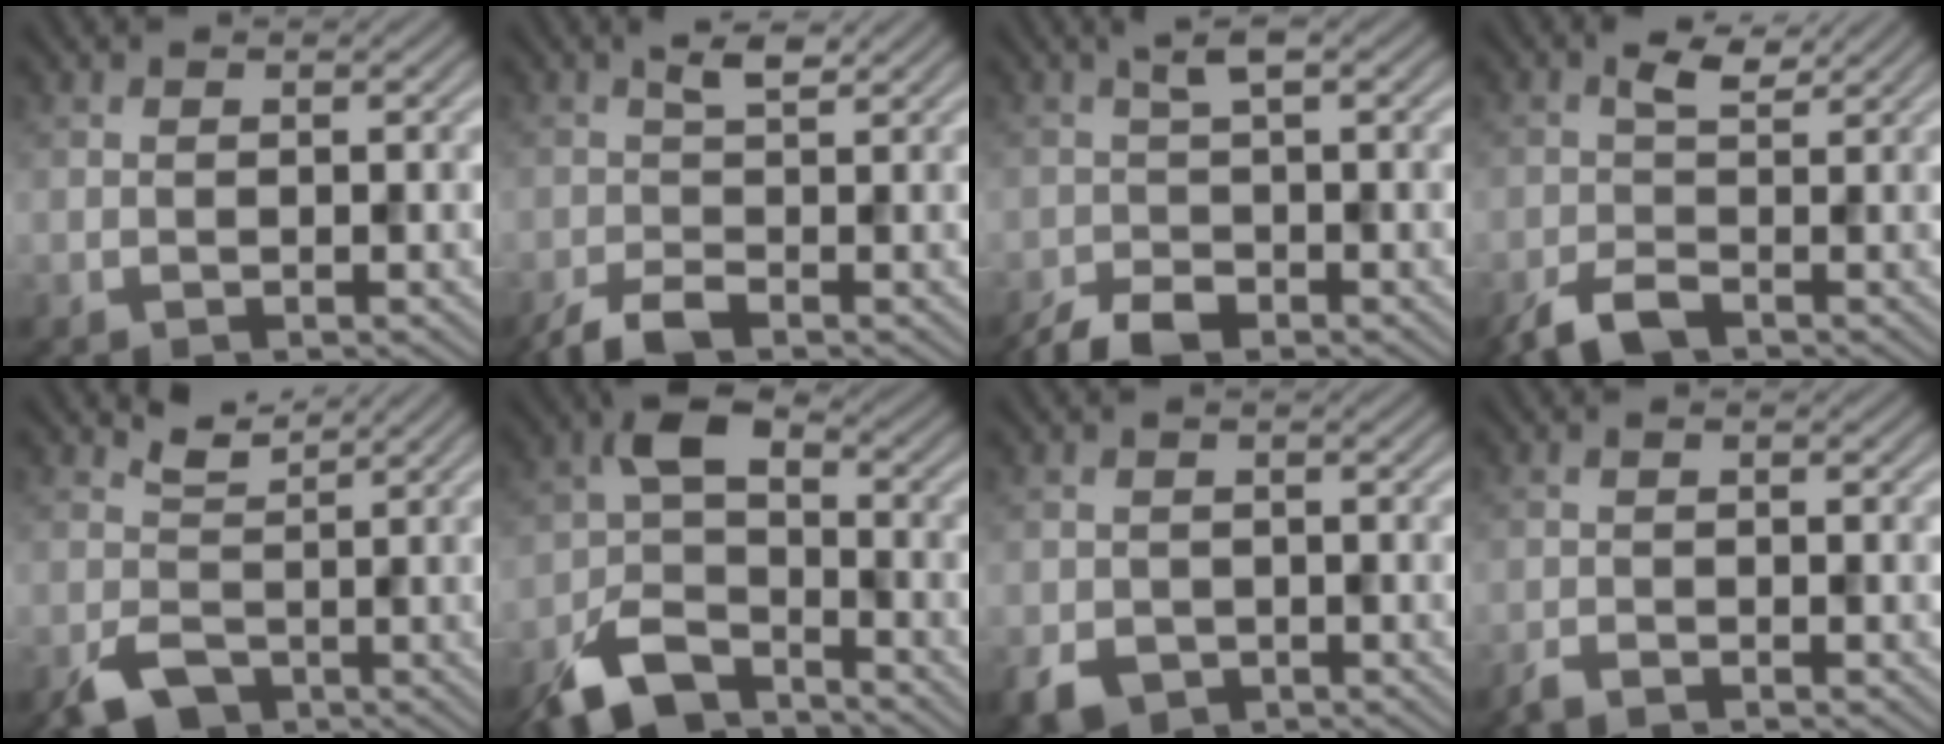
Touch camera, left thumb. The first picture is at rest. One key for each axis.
{"total": 3.3, "fx": -1.3, "fy": 1.0, "fz": 2.9, "tx": -0.062, "ty": 0.002, "tz": -0.030}
{"total": 4.1, "fx": -2.1, "fy": 1.4, "fz": 3.3, "tx": -0.072, "ty": -0.004, "tz": -0.048}
{"total": 4.4, "fx": -1.5, "fy": 2.2, "fz": 3.5, "tx": -0.073, "ty": 0.000, "tz": -0.036}
{"total": 4.0, "fx": -0.1, "fy": 3.1, "fz": 2.5, "tx": -0.056, "ty": -0.019, "tz": 0.002}
{"total": 10.3, "fx": -6.9, "fy": 4.6, "fz": 6.1, "tx": -0.117, "ty": -0.008, "tz": -0.144}
{"total": 3.6, "fx": -1.9, "fy": 2.7, "fz": 1.4, "tx": -0.035, "ty": -0.014, "tz": -0.039}
{"total": 1.7, "fx": -1.5, "fy": 0.2, "fz": 0.8, "tx": -0.018, "ty": -0.004, "tz": -0.033}